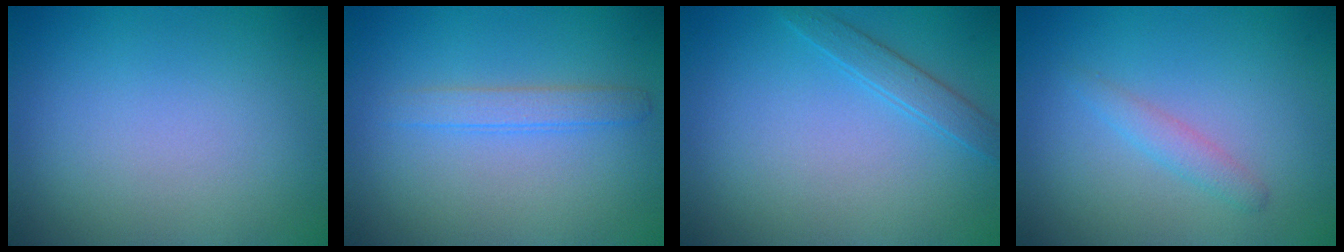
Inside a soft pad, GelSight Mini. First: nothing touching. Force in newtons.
{"total": 1.8, "press": 1.8, "slide": 0.0}
{"total": 1.6, "press": 1.6, "slide": 0.1}
{"total": 1.4, "press": 1.4, "slide": 0.1}